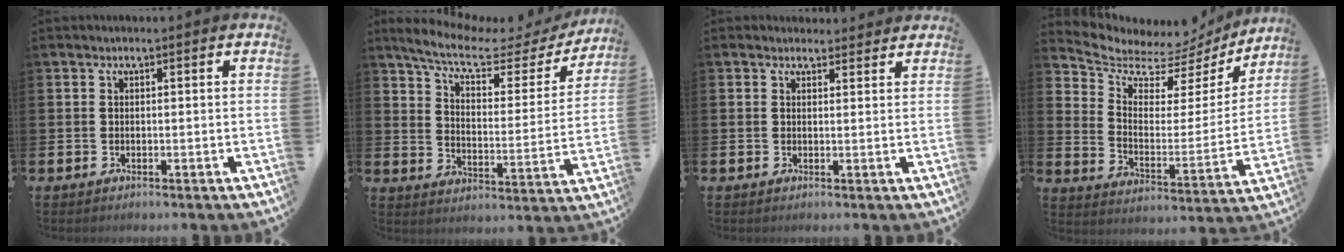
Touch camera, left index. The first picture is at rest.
{"total": 8.0, "force": [6.3, 2.5, 4.2], "torque": [-0.103, -0.036, 0.101]}
{"total": 1.7, "force": [1.6, 0.6, -0.1], "torque": [0.010, -0.006, 0.027]}
{"total": 6.4, "force": [5.7, 2.7, 1.0], "torque": [-0.058, -0.055, 0.093]}